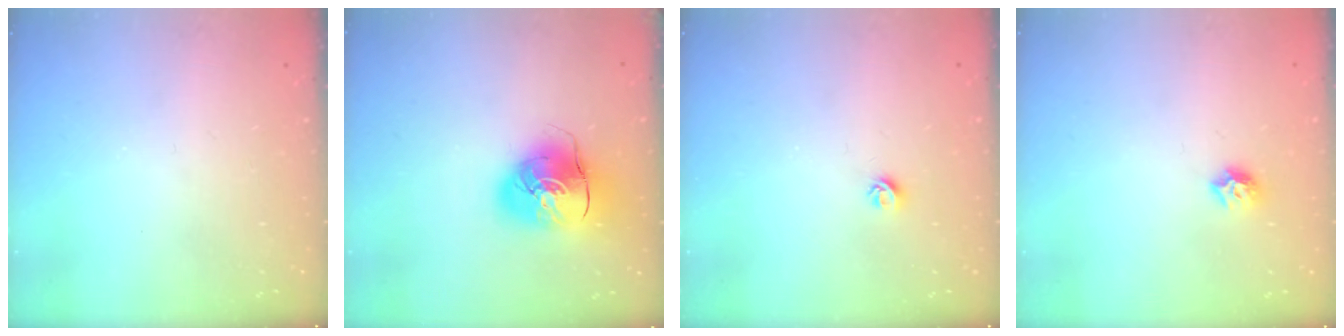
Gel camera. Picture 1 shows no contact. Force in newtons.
{"total": 11.4, "press": 11.3, "slide": 1.8}
{"total": 5.0, "press": 4.9, "slide": 0.7}
{"total": 6.4, "press": 6.4, "slide": 0.8}